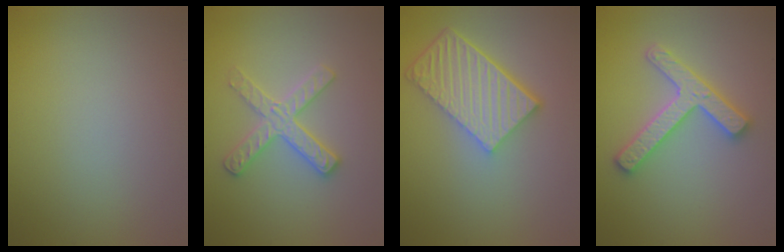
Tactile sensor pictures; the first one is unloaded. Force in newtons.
{"total": 2.8, "press": 2.8, "slide": 0.3}
{"total": 6.7, "press": 4.8, "slide": 4.6}
{"total": 4.2, "press": 4.2, "slide": 0.7}